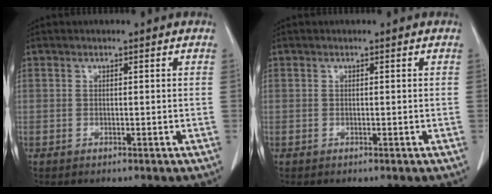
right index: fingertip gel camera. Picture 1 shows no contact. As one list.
[{"total": 0.0}]